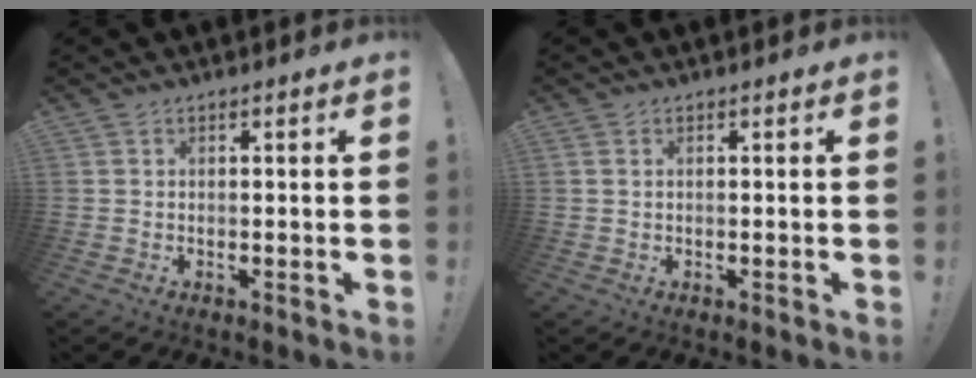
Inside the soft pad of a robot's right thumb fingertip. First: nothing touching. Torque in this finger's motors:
{"motor_torque": [-0.25, 0.25, 0.26, -0.07, -0.09]}